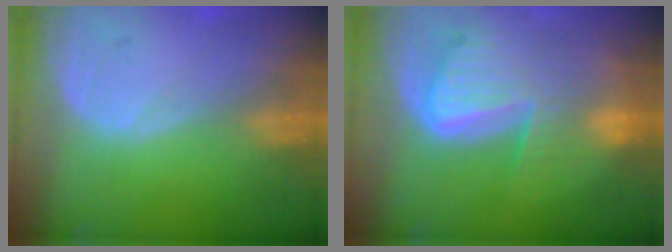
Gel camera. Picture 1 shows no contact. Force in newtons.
{"total": 10.0, "press": 8.7, "slide": 5.0}